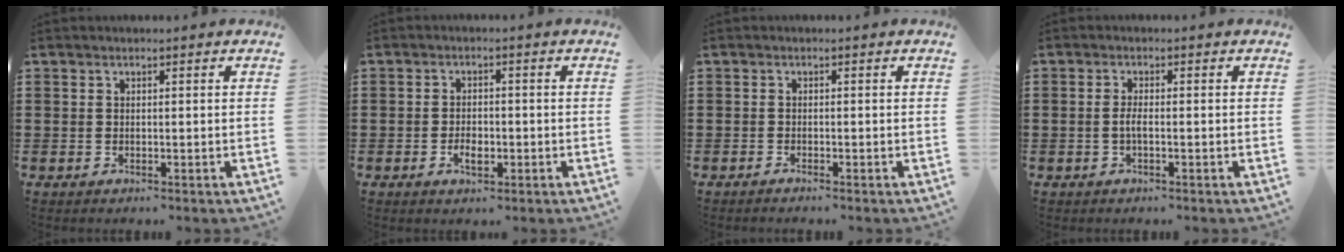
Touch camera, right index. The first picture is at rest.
{"total": 2.8, "force": [-0.9, 1.5, 2.1], "torque": [-0.040, 0.003, -0.017]}
{"total": 0.7, "force": [-0.7, -0.1, 0.1], "torque": [-0.004, -0.003, -0.014]}
{"total": 2.0, "force": [-0.6, 0.3, 1.9], "torque": [-0.050, -0.006, -0.016]}